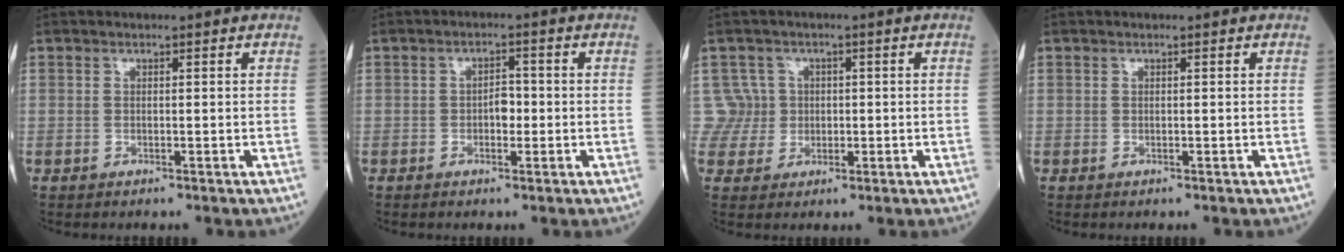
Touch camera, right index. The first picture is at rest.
{"total": 3.2, "force": [-0.6, 1.8, 2.6], "torque": [-0.052, 0.011, -0.010]}
{"total": 5.1, "force": [0.5, 5.0, -0.4], "torque": [0.016, 0.021, 0.015]}
{"total": 0.0}